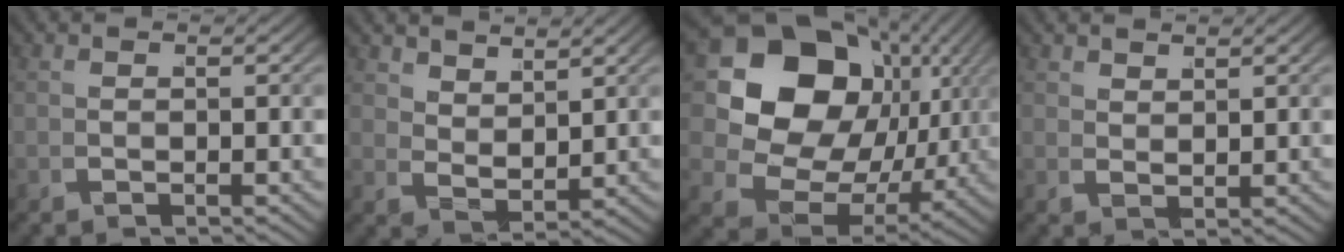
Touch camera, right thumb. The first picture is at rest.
{"total": 2.7, "force": [2.3, 0.6, 1.2], "torque": [-0.024, -0.004, 0.048]}
{"total": 18.5, "force": [1.4, 13.3, 12.7], "torque": [-0.252, -0.032, 0.032]}
{"total": 1.9, "force": [1.8, -0.6, -0.2], "torque": [0.009, 0.007, 0.038]}